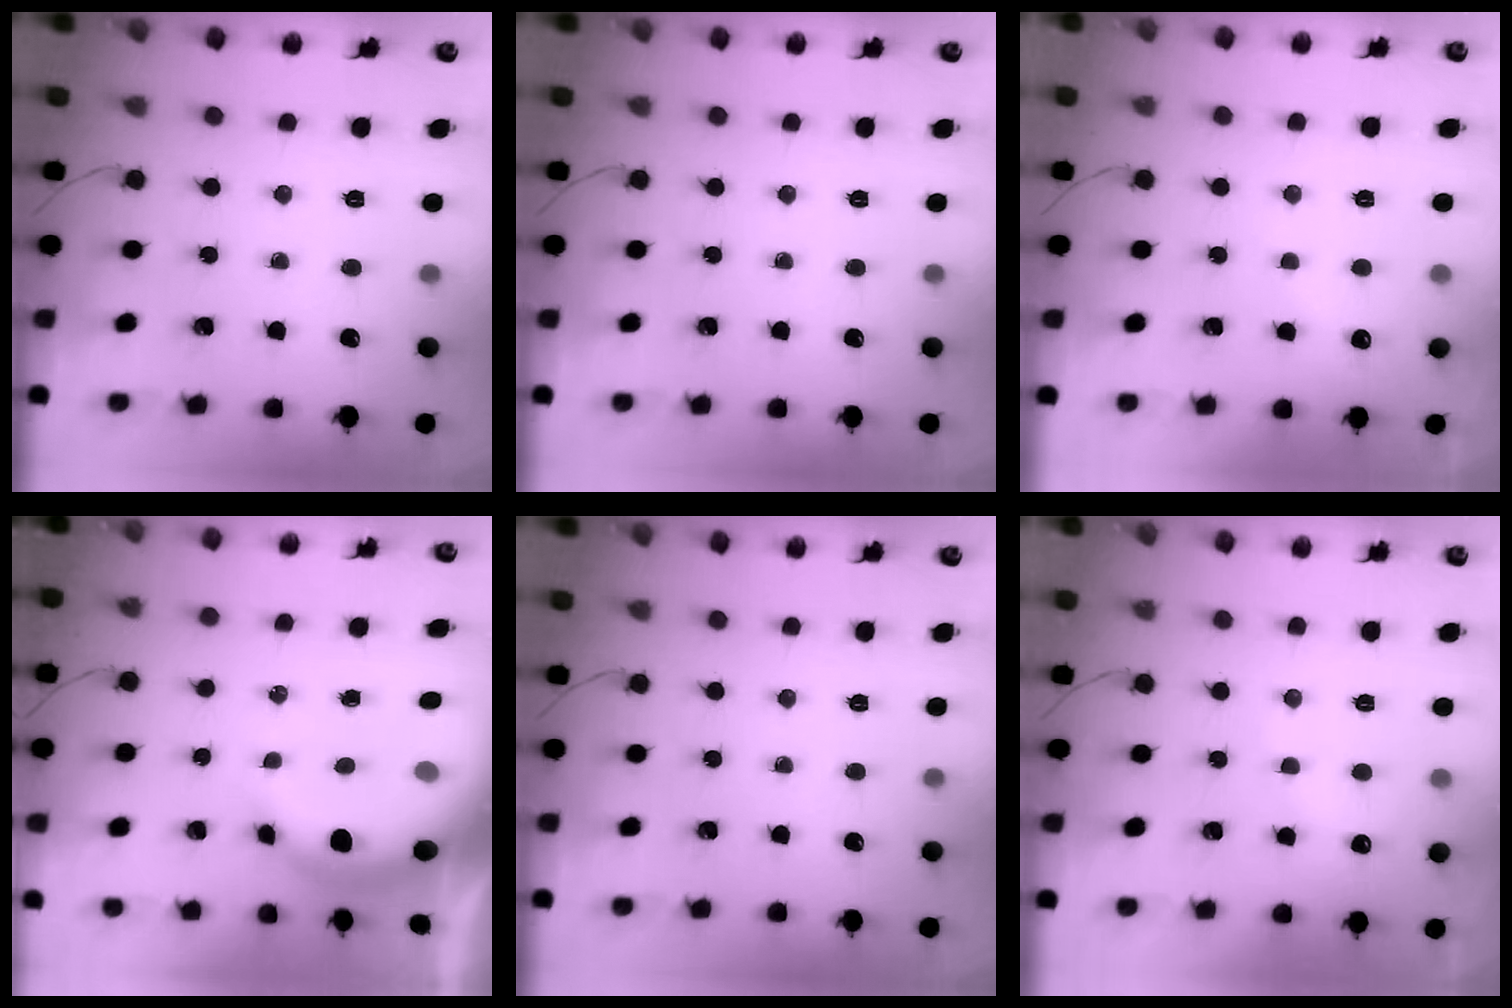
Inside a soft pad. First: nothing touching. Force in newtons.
{"total": 0.0}
{"total": 5.3, "press": 5.2, "slide": 1.0}
{"total": 8.6, "press": 8.5, "slide": 1.6}
{"total": 0.0}
{"total": 5.9, "press": 5.9, "slide": 1.0}